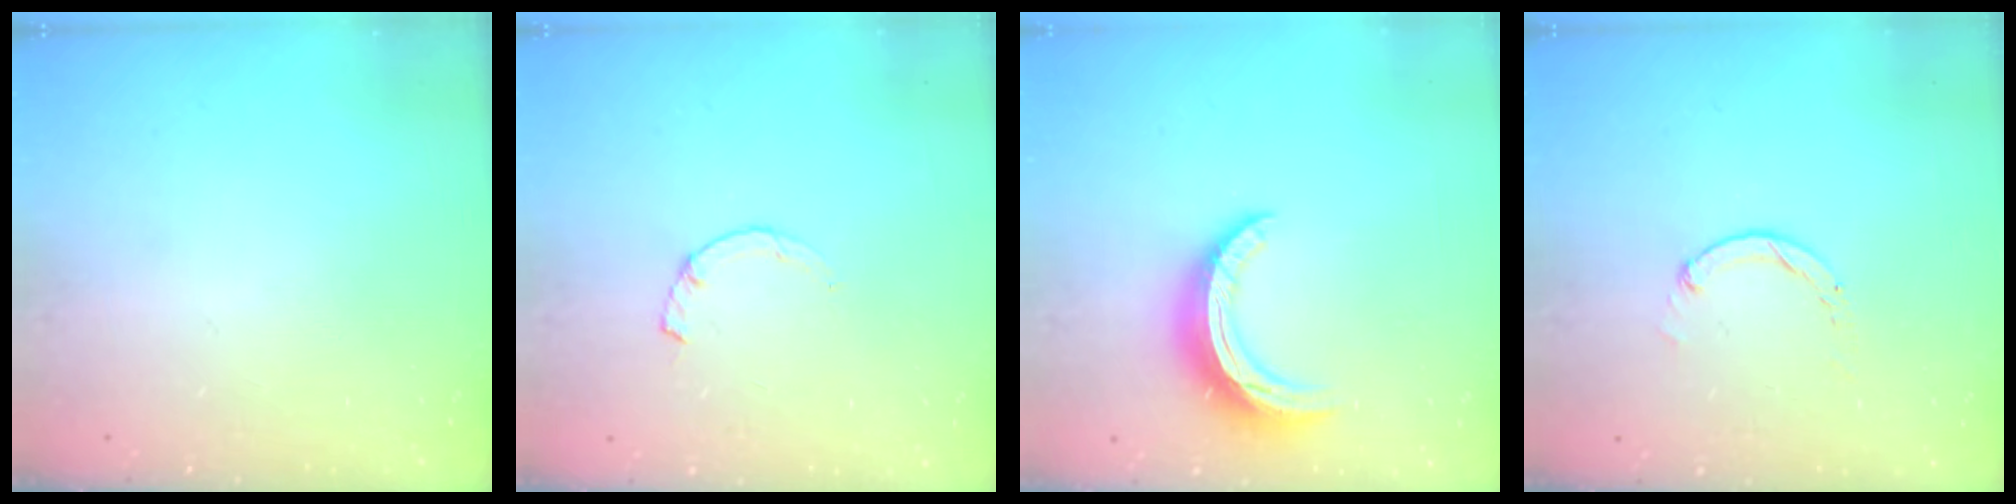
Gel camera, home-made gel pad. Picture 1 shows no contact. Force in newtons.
{"total": 1.0, "press": 0.9, "slide": 0.2}
{"total": 10.8, "press": 10.8, "slide": 0.5}
{"total": 1.2, "press": 1.2, "slide": 0.3}